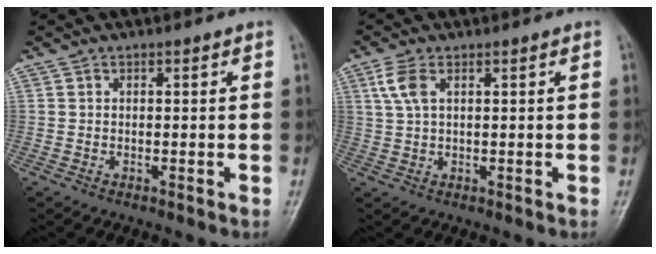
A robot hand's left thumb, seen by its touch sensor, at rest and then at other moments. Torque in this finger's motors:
{"motor_torque": [0.67, 0.65, 0.36, -0.43, 0.10]}